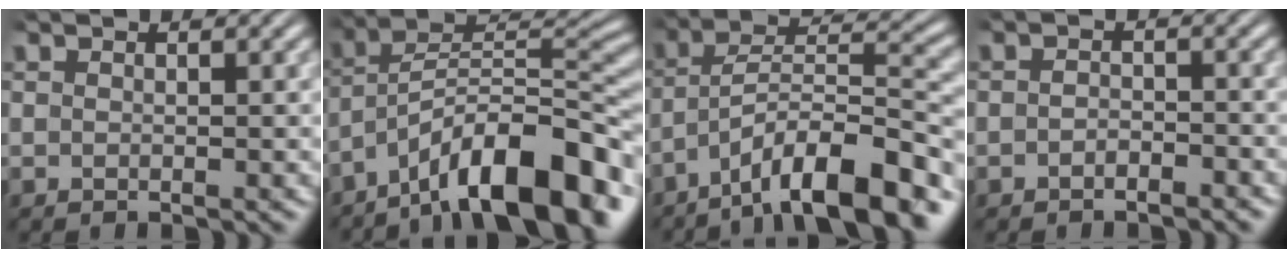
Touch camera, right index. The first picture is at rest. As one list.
[{"total": 10.0, "force": [-3.4, 4.8, 8.0], "torque": [-0.127, -0.020, -0.049]}, {"total": 7.9, "force": [-3.9, 2.7, 6.4], "torque": [-0.097, -0.005, -0.058]}, {"total": 1.6, "force": [-1.6, 0.4, 0.3], "torque": [0.001, -0.006, -0.026]}]